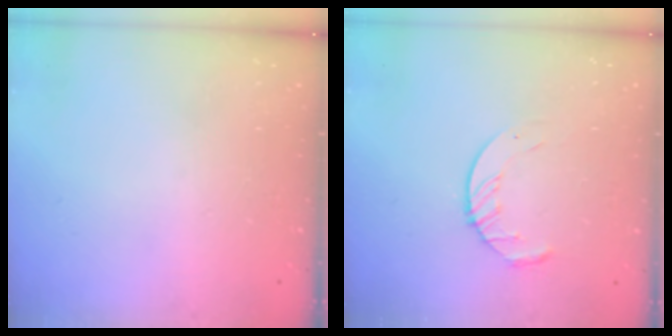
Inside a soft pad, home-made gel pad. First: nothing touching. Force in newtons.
{"total": 4.6, "press": 4.6, "slide": 0.5}